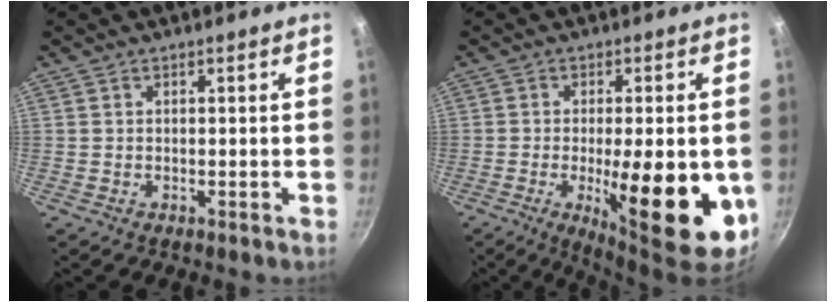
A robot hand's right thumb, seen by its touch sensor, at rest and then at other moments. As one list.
[{"total": 17.4, "force": [-4.1, 5.1, 16.2], "torque": [-0.214, -0.001, -0.049]}]